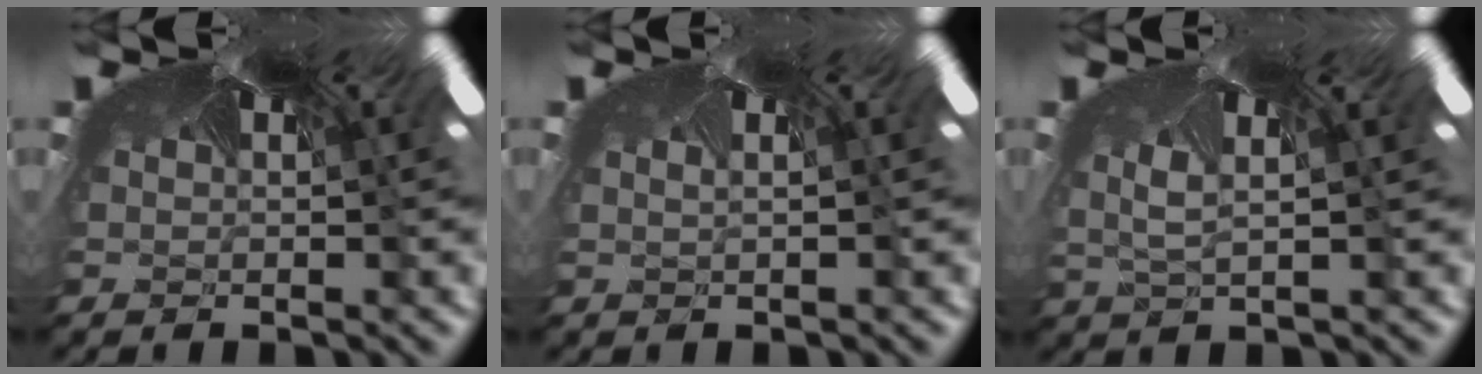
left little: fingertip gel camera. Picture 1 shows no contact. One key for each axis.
{"total": 1.6, "fx": -1.5, "fy": 0.1, "fz": 0.4, "tx": -0.013, "ty": -0.020, "tz": -0.009}
{"total": 2.5, "fx": -2.4, "fy": 0.4, "fz": 0.3, "tx": -0.032, "ty": -0.042, "tz": -0.017}